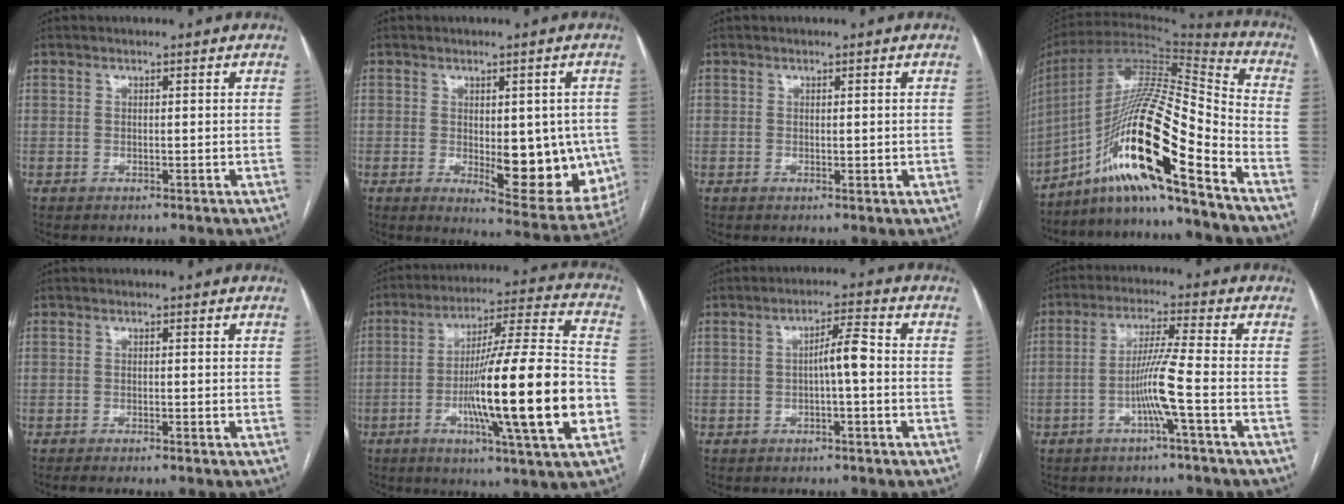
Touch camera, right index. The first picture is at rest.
{"total": 13.2, "force": [-1.6, 5.1, 12.0], "torque": [-0.136, -0.009, -0.005]}
{"total": 1.2, "force": [0.0, 0.7, 1.0], "torque": [-0.015, -0.001, 0.003]}
{"total": 21.1, "force": [-12.6, 0.9, 16.9], "torque": [-0.326, 0.000, -0.231]}
{"total": 2.4, "force": [-2.0, -0.3, 1.4], "torque": [-0.017, 0.000, -0.028]}
{"total": 22.6, "force": [-5.5, 0.4, 22.0], "torque": [-0.336, -0.008, -0.090]}
{"total": 4.2, "force": [-0.5, 0.4, 4.1], "torque": [-0.066, 0.011, -0.008]}
{"total": 6.7, "force": [-2.3, -1.3, 6.1], "torque": [-0.122, 0.004, -0.047]}